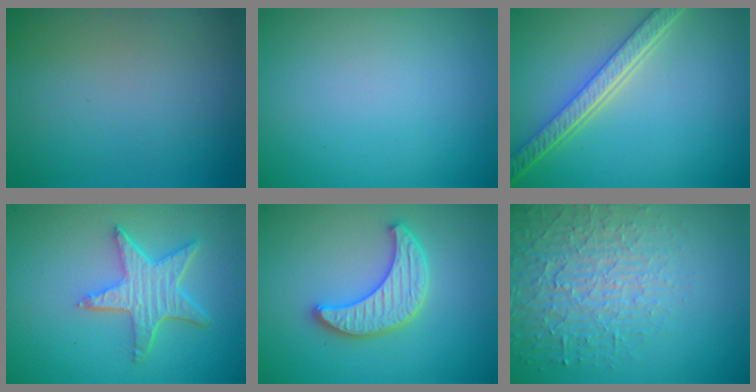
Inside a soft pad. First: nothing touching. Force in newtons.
{"total": 0.0}
{"total": 5.3, "press": 4.1, "slide": 3.3}
{"total": 5.0, "press": 4.0, "slide": 3.0}
{"total": 3.8, "press": 3.6, "slide": 1.0}
{"total": 4.4, "press": 4.3, "slide": 1.2}